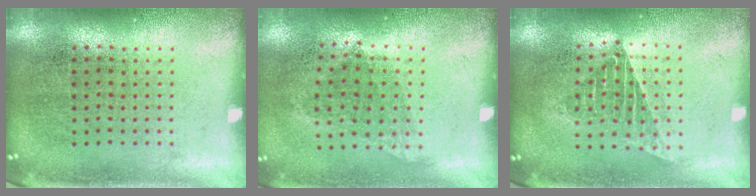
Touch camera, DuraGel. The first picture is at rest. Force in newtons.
{"total": 1.0, "press": 0.8, "slide": 0.6}
{"total": 1.3, "press": 1.2, "slide": 0.6}